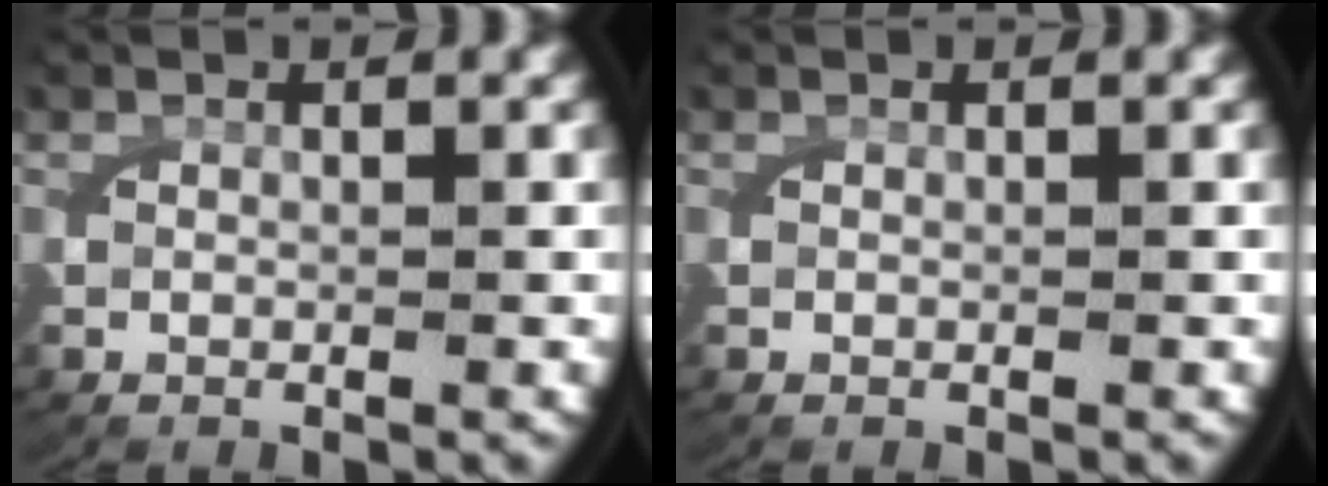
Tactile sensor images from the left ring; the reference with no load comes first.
{"total": 0.0}